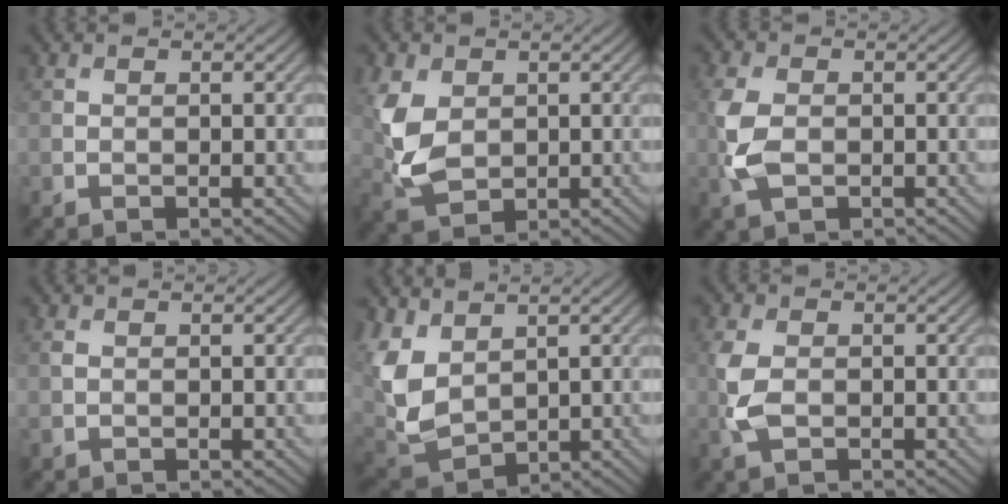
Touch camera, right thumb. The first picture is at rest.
{"total": 6.7, "force": [0.7, 4.7, 4.8], "torque": [-0.128, -0.003, 0.010]}
{"total": 5.2, "force": [-1.0, 3.3, 4.0], "torque": [-0.114, -0.003, -0.024]}
{"total": 0.9, "force": [0.0, 0.7, 0.5], "torque": [-0.018, -0.002, 0.000]}
{"total": 8.4, "force": [2.7, 5.5, 5.8], "torque": [-0.171, -0.002, 0.059]}
{"total": 4.2, "force": [-0.8, 2.5, 3.3], "torque": [-0.096, -0.002, -0.021]}